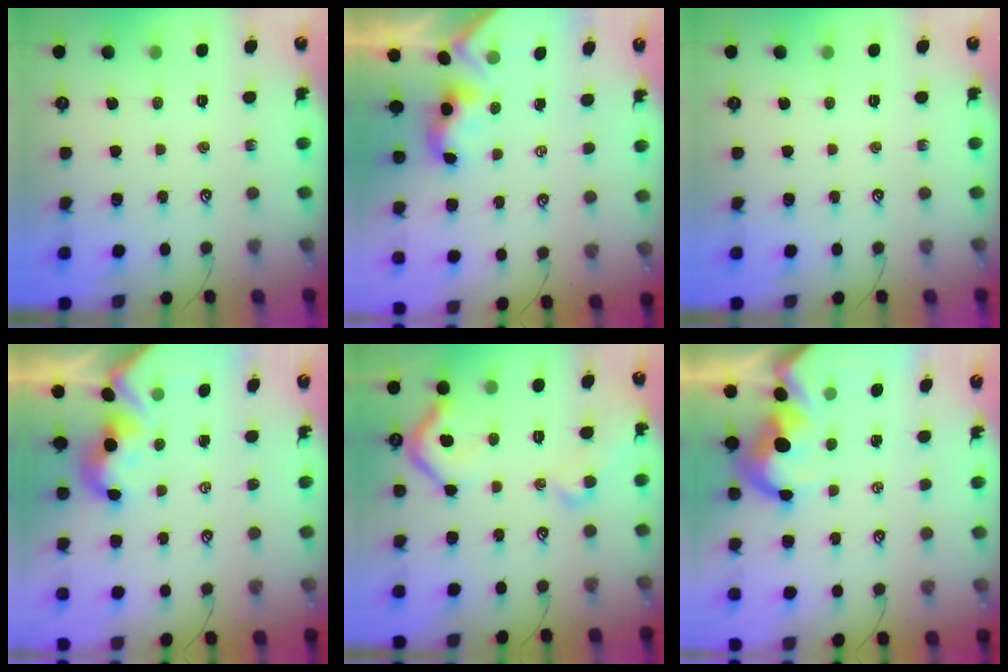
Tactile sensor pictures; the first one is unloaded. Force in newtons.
{"total": 0.6, "press": 0.5, "slide": 0.4}
{"total": 0.0}
{"total": 1.6, "press": 1.5, "slide": 0.6}
{"total": 9.0, "press": 8.9, "slide": 1.5}
{"total": 3.8, "press": 3.7, "slide": 0.8}